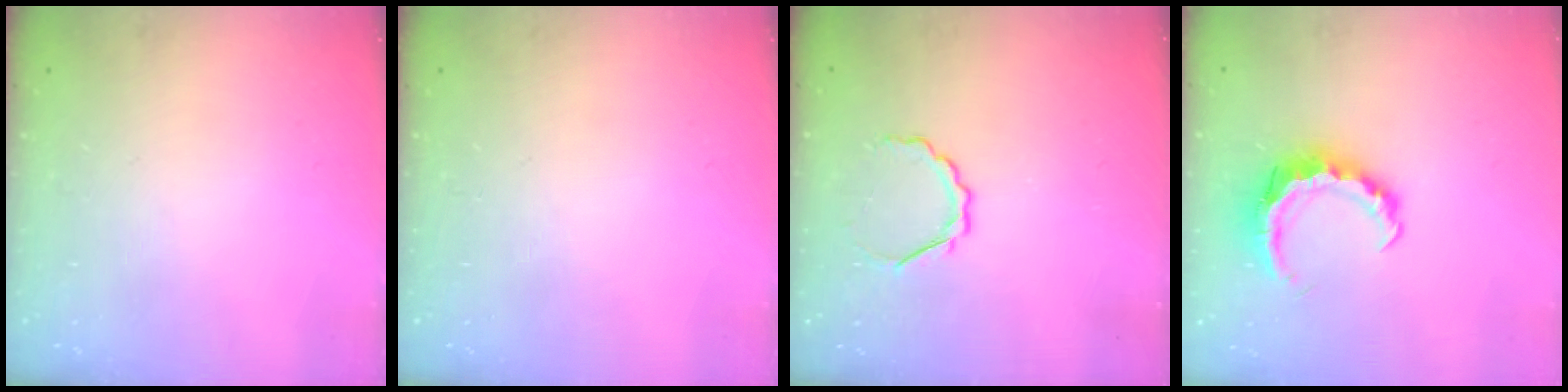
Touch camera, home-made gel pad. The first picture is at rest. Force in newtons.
{"total": 0.0}
{"total": 4.5, "press": 4.3, "slide": 1.4}
{"total": 8.8, "press": 8.7, "slide": 1.3}